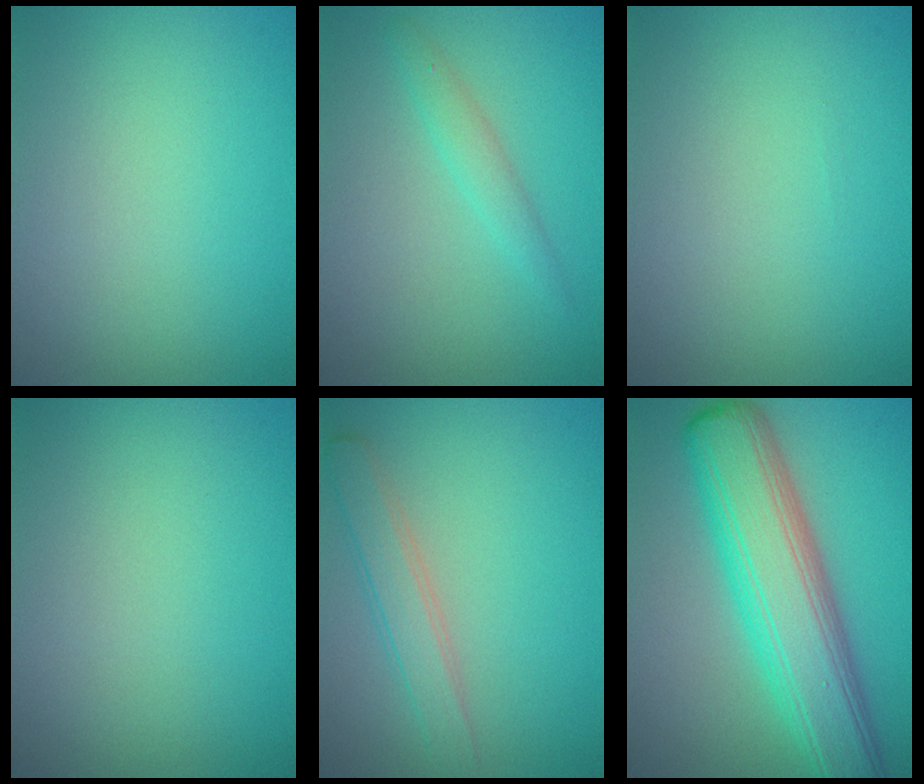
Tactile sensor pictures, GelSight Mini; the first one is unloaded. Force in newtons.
{"total": 1.6, "press": 1.6, "slide": 0.1}
{"total": 0.0}
{"total": 0.0}
{"total": 2.6, "press": 2.6, "slide": 0.1}
{"total": 9.6, "press": 9.6, "slide": 0.3}